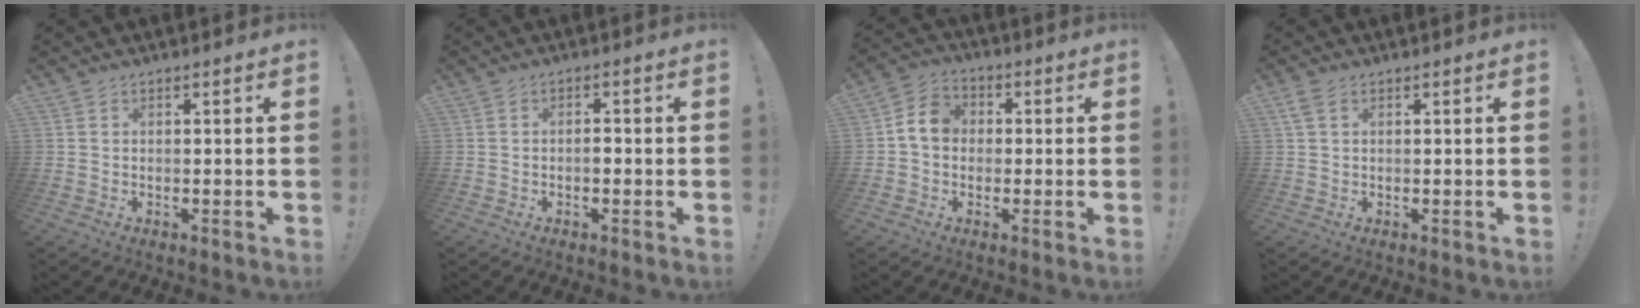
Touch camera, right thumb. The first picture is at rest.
{"total": 1.8, "force": [-1.0, 0.9, 1.3], "torque": [-0.019, 0.003, -0.019]}
{"total": 7.6, "force": [0.2, 6.4, 4.0], "torque": [-0.063, 0.022, 0.010]}
{"total": 2.1, "force": [0.9, 1.1, 1.6], "torque": [-0.032, 0.003, 0.017]}